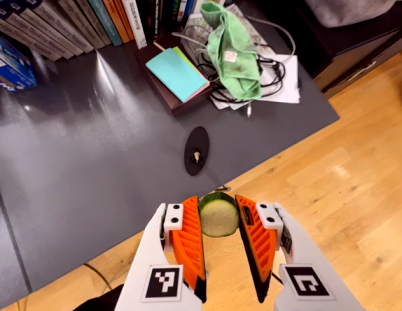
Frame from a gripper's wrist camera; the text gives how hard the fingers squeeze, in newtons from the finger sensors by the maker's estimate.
{"total": 8.8, "left": 8.6, "right": 8.9}